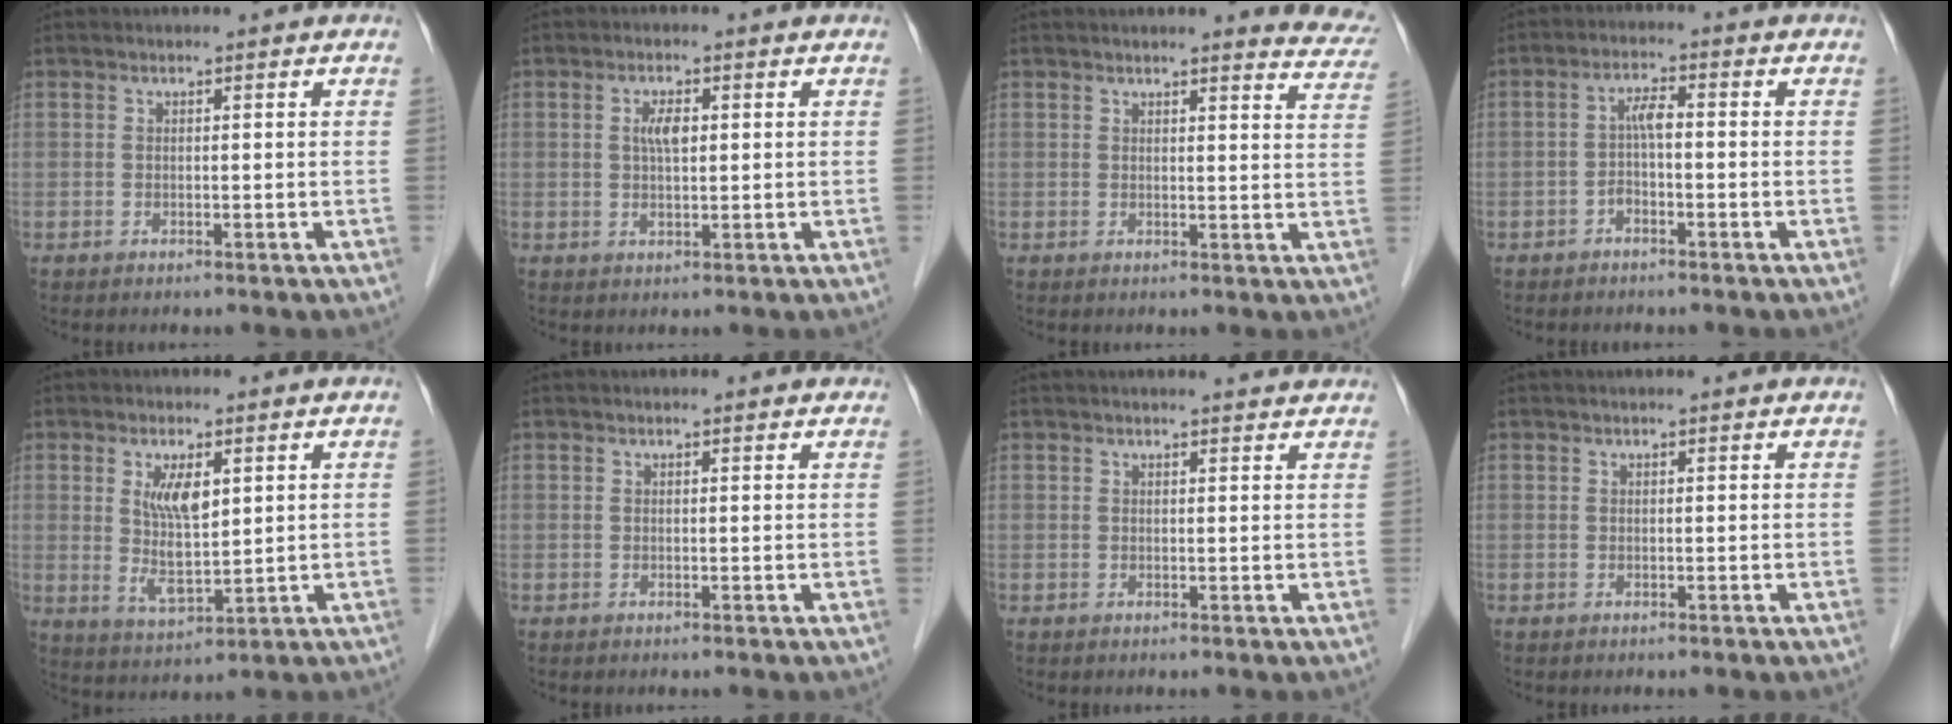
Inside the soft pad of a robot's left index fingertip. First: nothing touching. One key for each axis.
{"total": 2.9, "fx": 0.5, "fy": 1.2, "fz": 2.6, "tx": -0.053, "ty": 0.002, "tz": 0.011}
{"total": 9.2, "fx": 8.8, "fy": 2.1, "fz": 1.6, "tx": 0.018, "ty": -0.014, "tz": 0.063}
{"total": 2.9, "fx": -0.8, "fy": 0.9, "fz": 2.6, "tx": -0.050, "ty": 0.012, "tz": -0.014}
{"total": 6.1, "fx": 1.6, "fy": 2.3, "fz": 5.4, "tx": -0.108, "ty": -0.004, "tz": 0.039}
{"total": 2.1, "fx": 1.9, "fy": 0.6, "fz": 0.7, "tx": -0.014, "ty": 0.011, "tz": 0.015}
{"total": 4.7, "fx": 4.4, "fy": 0.3, "fz": 1.4, "tx": -0.019, "ty": 0.012, "tz": 0.043}
{"total": 1.6, "fx": 1.5, "fy": 0.0, "fz": 0.6, "tx": -0.009, "ty": 0.012, "tz": 0.020}